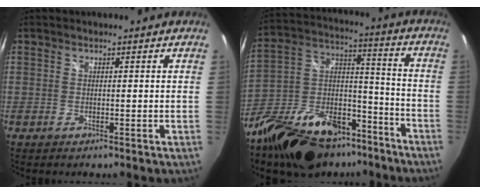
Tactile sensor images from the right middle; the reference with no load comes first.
{"total": 24.4, "force": [-16.5, 12.7, 12.7], "torque": [-0.259, 0.036, -0.259]}